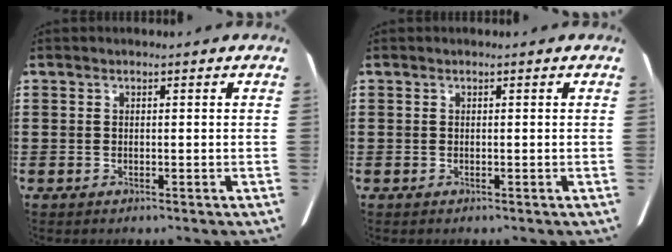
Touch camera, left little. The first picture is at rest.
{"total": 0.0}